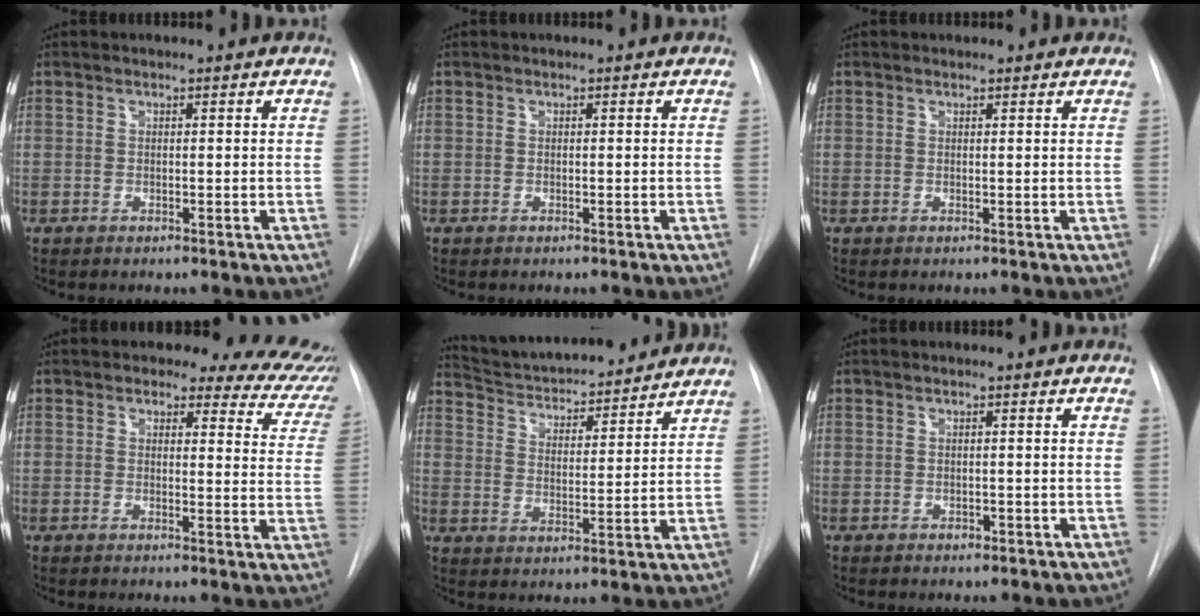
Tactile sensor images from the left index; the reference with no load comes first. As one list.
[{"total": 0.0}, {"total": 1.1, "force": [1.0, 0.4, 0.1], "torque": [-0.007, 0.005, 0.012]}, {"total": 13.1, "force": [10.9, 5.3, 4.9], "torque": [-0.020, -0.020, 0.086]}, {"total": 17.0, "force": [15.9, 2.6, 5.5], "torque": [-0.088, 0.010, 0.240]}, {"total": 0.6, "force": [-0.3, 0.4, 0.3], "torque": [-0.005, 0.001, -0.003]}]